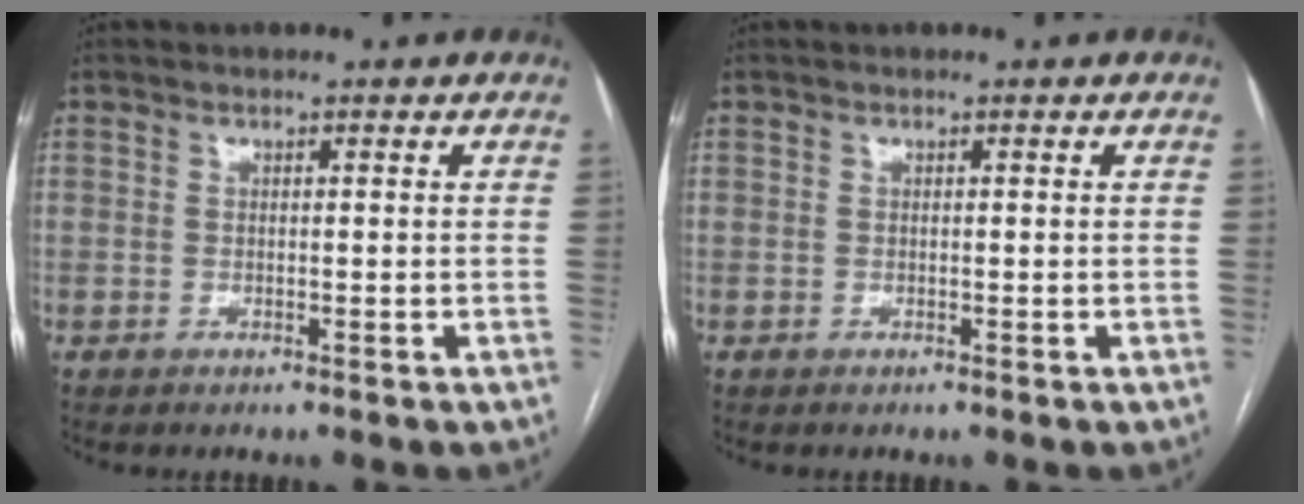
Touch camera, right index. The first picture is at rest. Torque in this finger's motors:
{"motor_torque": [0.00, 0.00, 0.00, 0.01]}